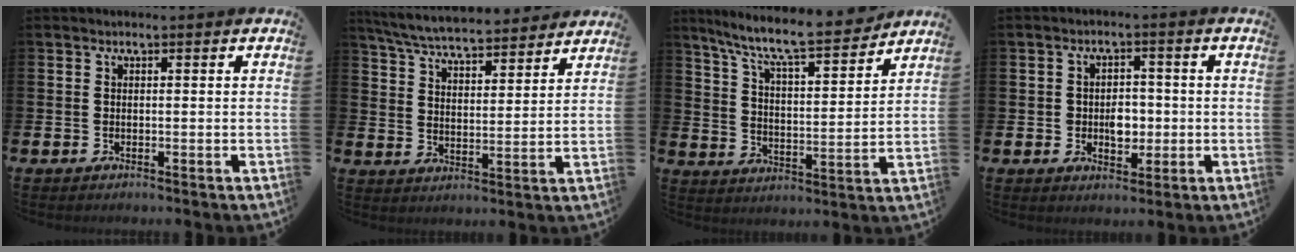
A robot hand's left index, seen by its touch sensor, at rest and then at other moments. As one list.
[{"total": 6.8, "force": [6.5, 0.7, 1.5], "torque": [-0.061, -0.043, 0.115]}, {"total": 9.3, "force": [8.4, 1.1, 3.9], "torque": [-0.103, -0.060, 0.141]}, {"total": 3.6, "force": [-0.6, 2.9, 2.1], "torque": [-0.028, 0.000, -0.019]}]